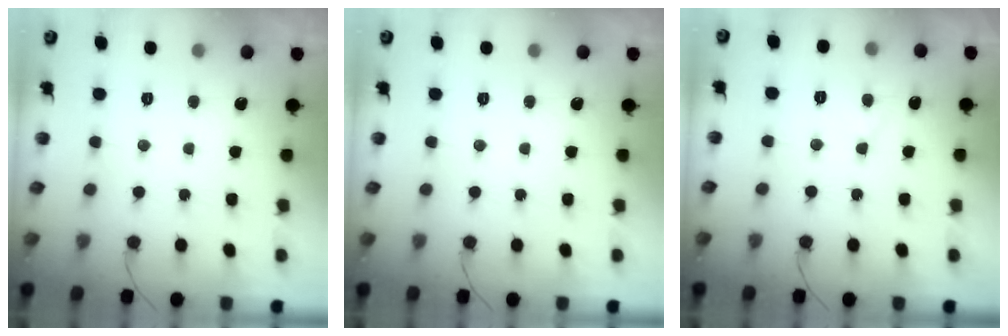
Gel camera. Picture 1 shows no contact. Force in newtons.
{"total": 0.0}
{"total": 4.9, "press": 4.8, "slide": 0.5}